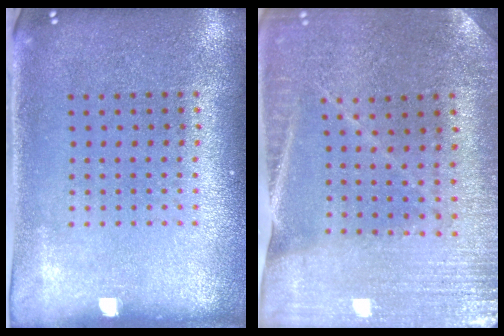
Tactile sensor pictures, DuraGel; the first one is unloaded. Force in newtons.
{"total": 1.2, "press": 1.2, "slide": 0.1}